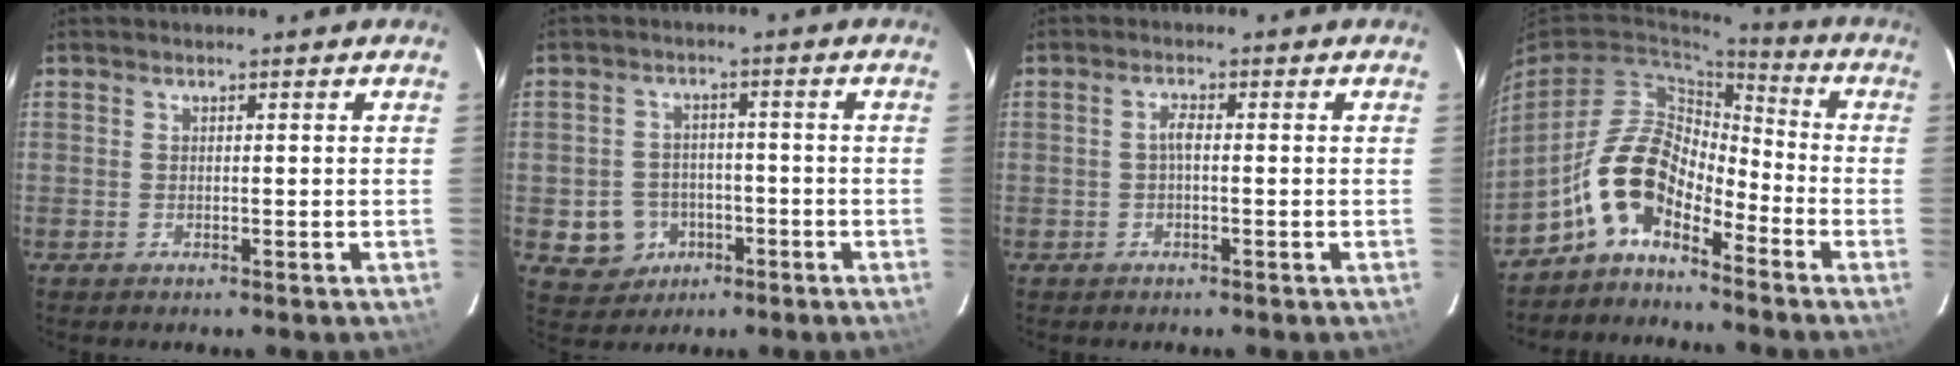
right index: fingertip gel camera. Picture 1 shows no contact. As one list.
[{"total": 7.3, "force": [-2.8, 6.5, 1.7], "torque": [-0.055, 0.016, -0.024]}, {"total": 1.6, "force": [-0.3, 0.5, 1.5], "torque": [-0.030, 0.007, -0.006]}, {"total": 10.3, "force": [-6.6, 4.8, 6.2], "torque": [-0.124, 0.023, -0.136]}]